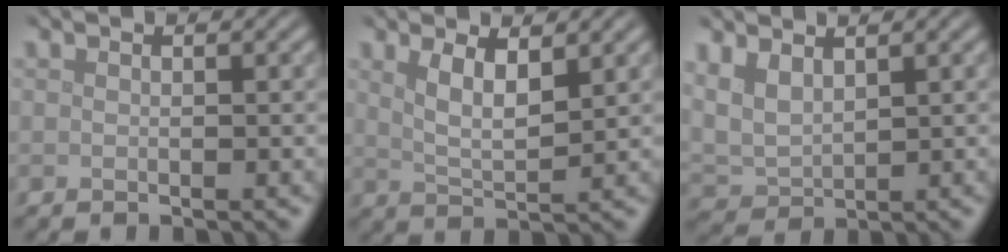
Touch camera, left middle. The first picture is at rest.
{"total": 3.3, "force": [1.7, 1.0, 2.7], "torque": [-0.055, -0.007, 0.036]}
{"total": 3.3, "force": [1.9, 1.7, 2.1], "torque": [-0.054, -0.001, 0.042]}